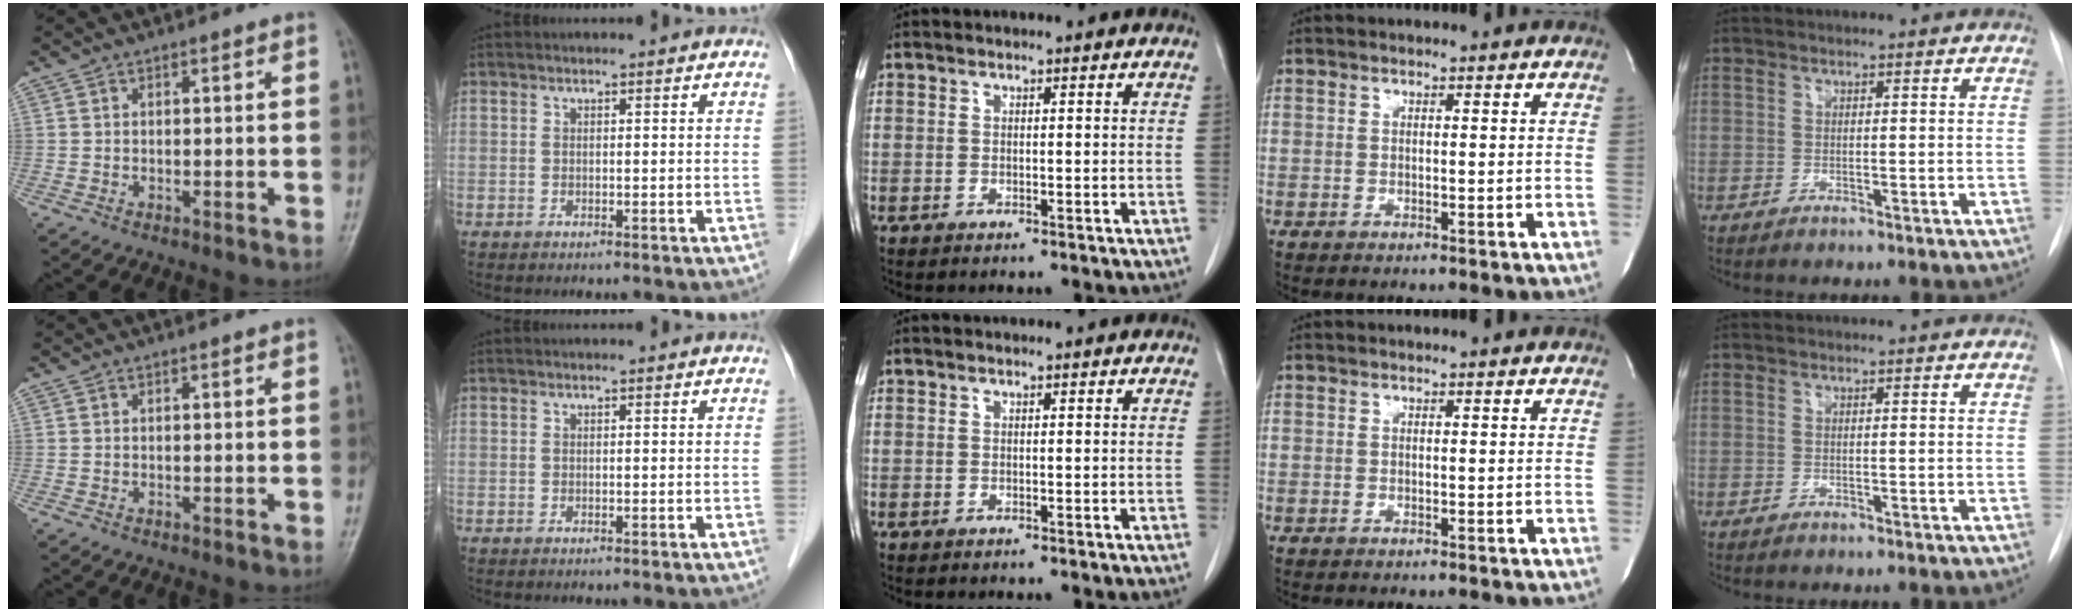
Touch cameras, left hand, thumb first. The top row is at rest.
{}